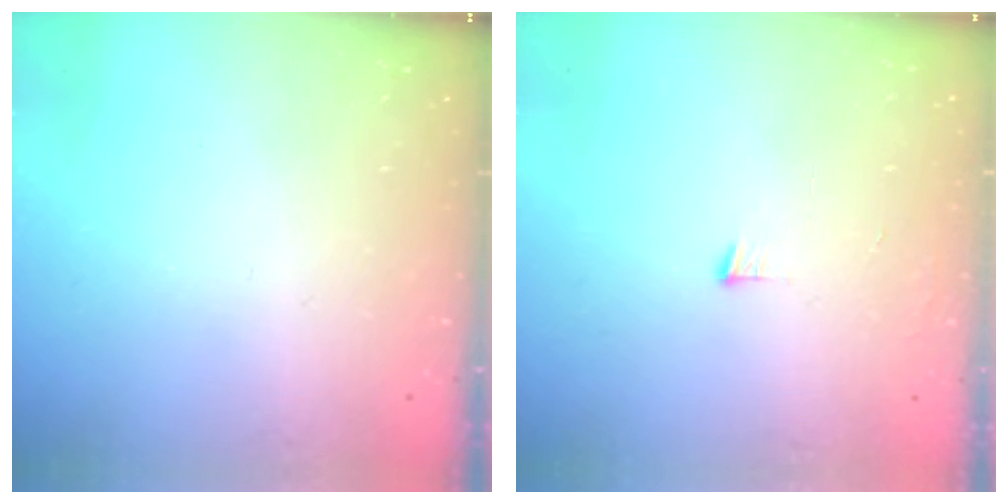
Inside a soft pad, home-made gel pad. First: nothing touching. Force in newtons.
{"total": 3.6, "press": 3.6, "slide": 0.5}